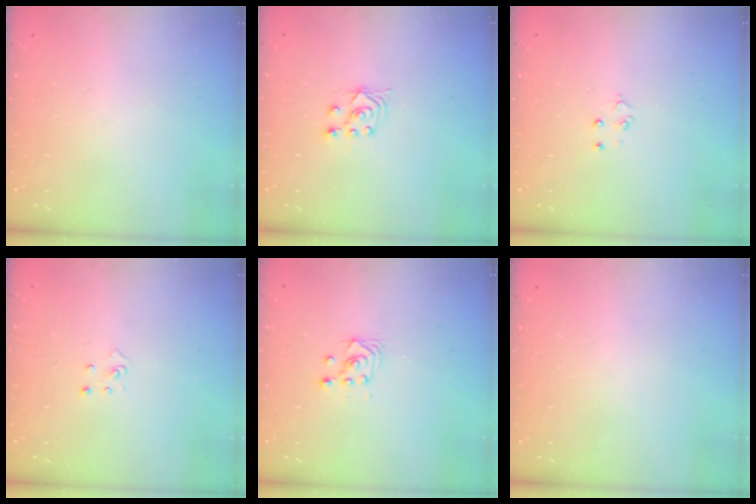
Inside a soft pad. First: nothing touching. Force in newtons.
{"total": 3.0, "press": 2.8, "slide": 0.9}
{"total": 2.8, "press": 2.8, "slide": 0.3}
{"total": 2.8, "press": 2.8, "slide": 0.3}
{"total": 3.5, "press": 3.2, "slide": 1.5}
{"total": 0.0}